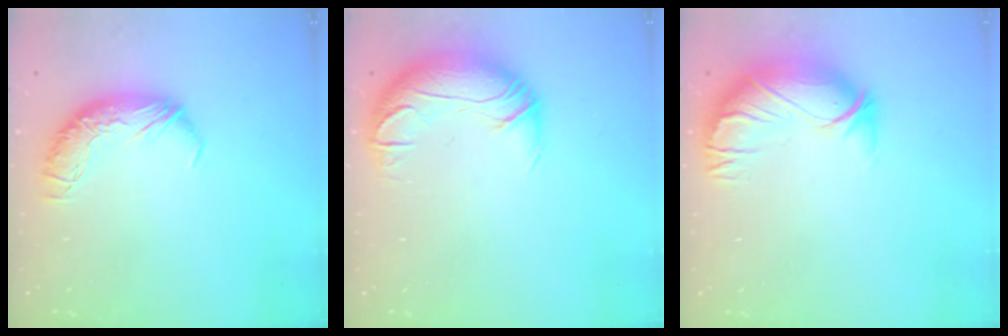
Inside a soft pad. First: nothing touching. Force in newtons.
{"total": 2.9, "press": 0.9, "slide": 2.8}
{"total": 2.8, "press": 0.3, "slide": 2.8}